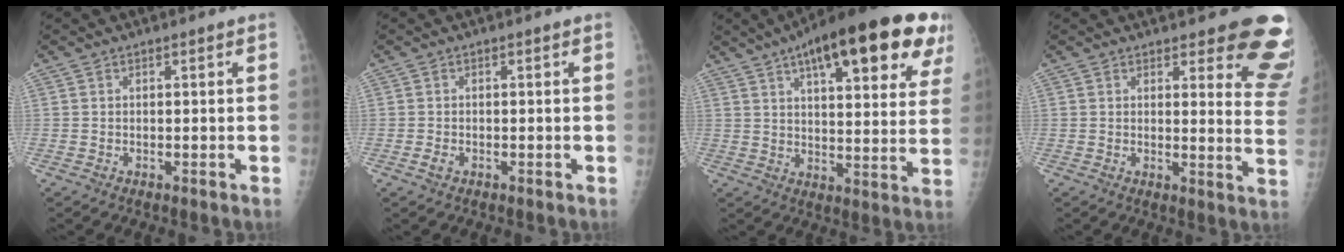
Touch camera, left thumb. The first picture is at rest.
{"total": 1.2, "force": [-0.5, 0.8, 0.7], "torque": [-0.016, -0.001, -0.010]}
{"total": 26.6, "force": [14.2, 8.6, 20.8], "torque": [-0.272, -0.008, 0.194]}
{"total": 12.3, "force": [9.8, 3.8, 6.5], "torque": [-0.022, -0.072, 0.088]}